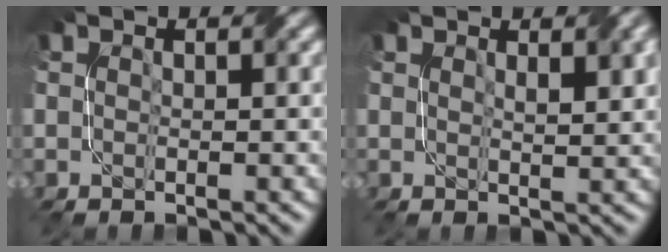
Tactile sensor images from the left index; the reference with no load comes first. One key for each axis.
{"total": 2.8, "fx": 1.4, "fy": 0.7, "fz": 2.3, "tx": -0.028, "ty": 0.000, "tz": 0.024}